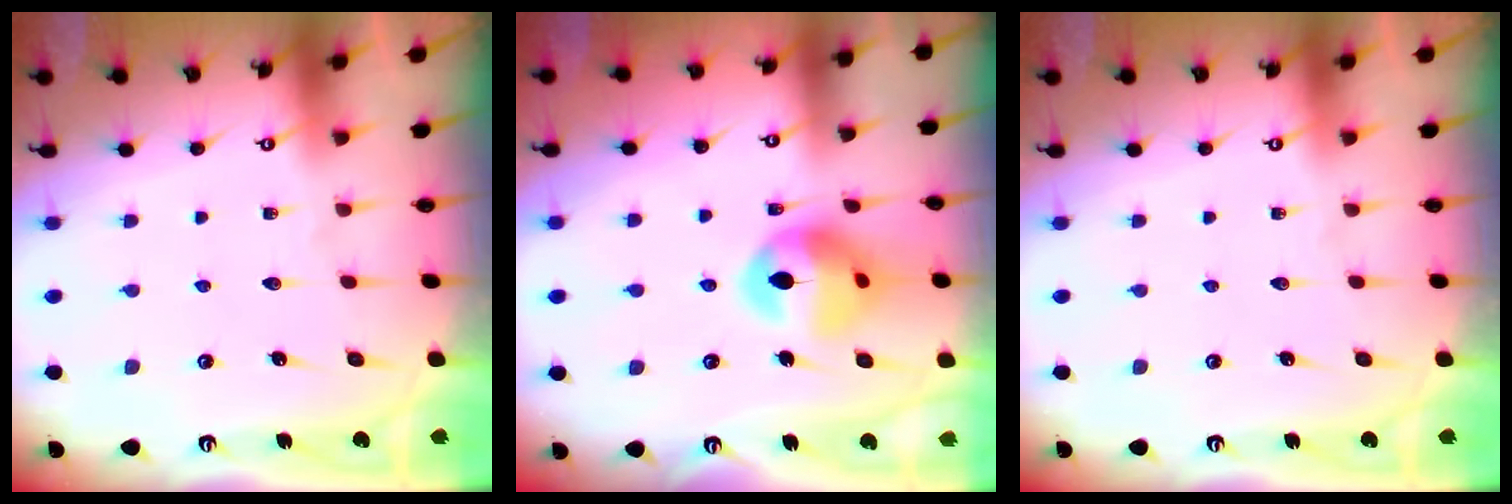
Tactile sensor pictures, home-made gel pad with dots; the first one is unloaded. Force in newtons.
{"total": 15.4, "press": 15.3, "slide": 2.0}
{"total": 0.0}